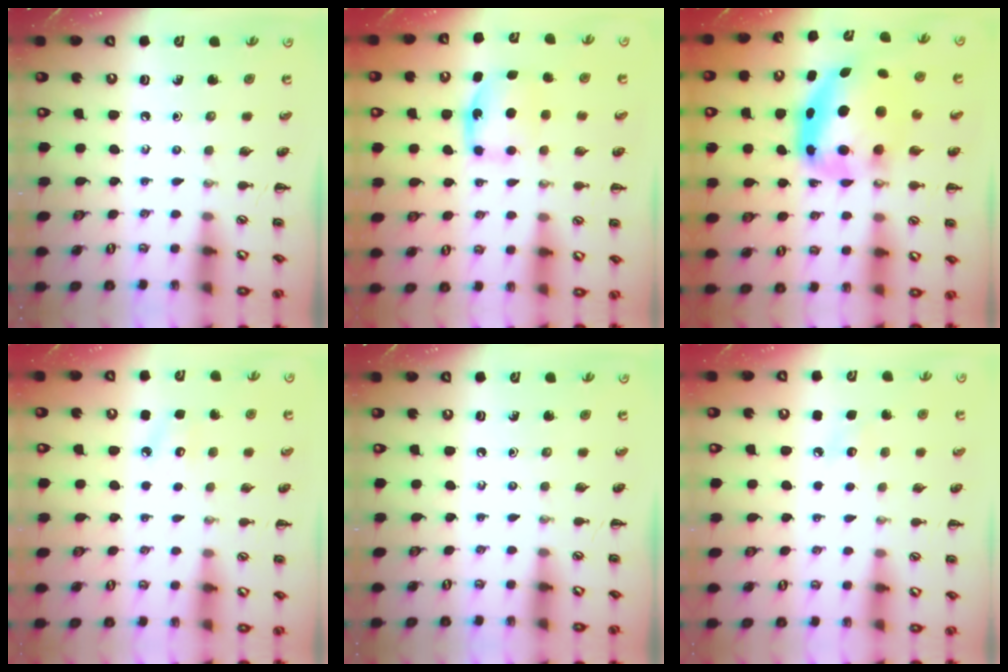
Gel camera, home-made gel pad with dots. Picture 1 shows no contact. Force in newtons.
{"total": 6.2, "press": 6.2, "slide": 0.8}
{"total": 9.0, "press": 8.7, "slide": 2.3}
{"total": 6.0, "press": 5.8, "slide": 1.6}
{"total": 0.0}
{"total": 5.8, "press": 5.6, "slide": 1.4}